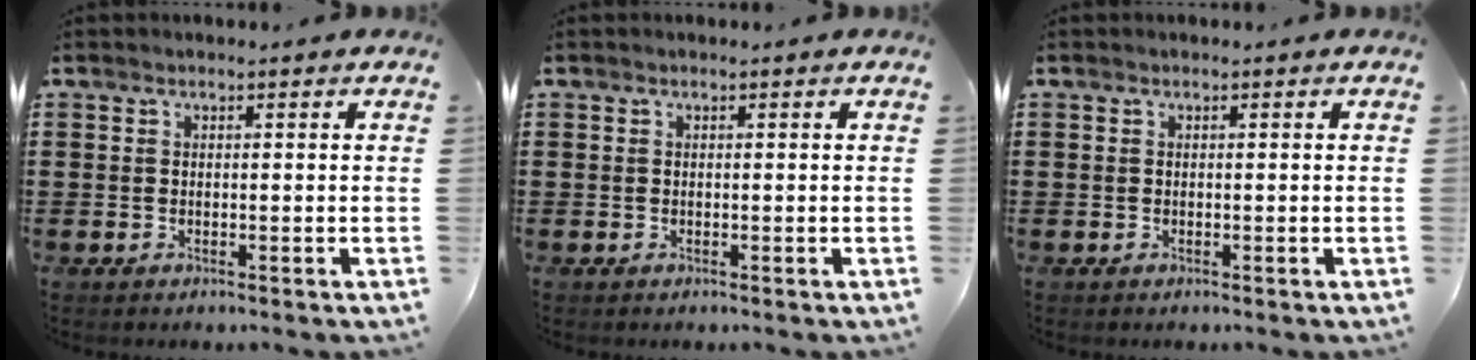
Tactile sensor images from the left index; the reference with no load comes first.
{"total": 0.0}
{"total": 0.0}